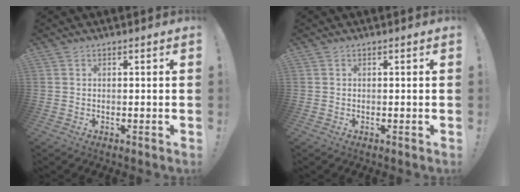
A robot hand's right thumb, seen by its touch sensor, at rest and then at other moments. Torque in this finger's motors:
{"motor_torque": [0.13, 0.07, 0.28, 0.06, -0.02]}